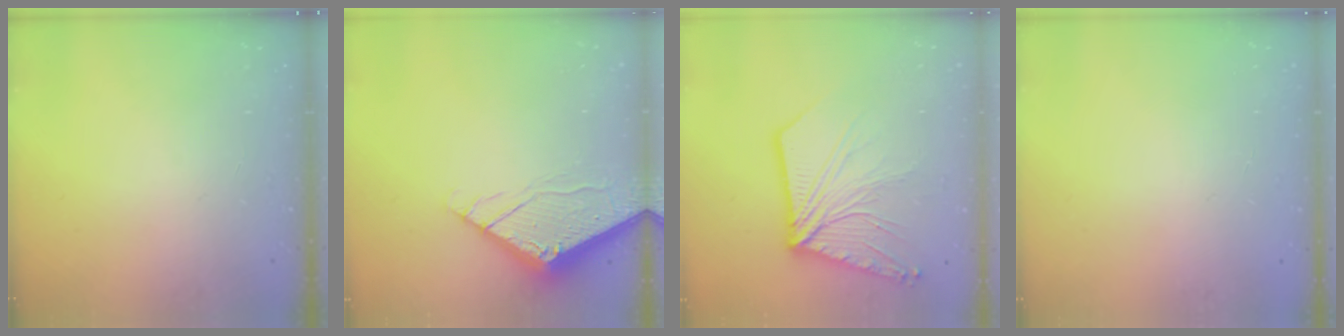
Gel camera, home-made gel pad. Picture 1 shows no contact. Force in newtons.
{"total": 5.6, "press": 5.6, "slide": 0.5}
{"total": 15.9, "press": 15.9, "slide": 1.3}
{"total": 0.0}